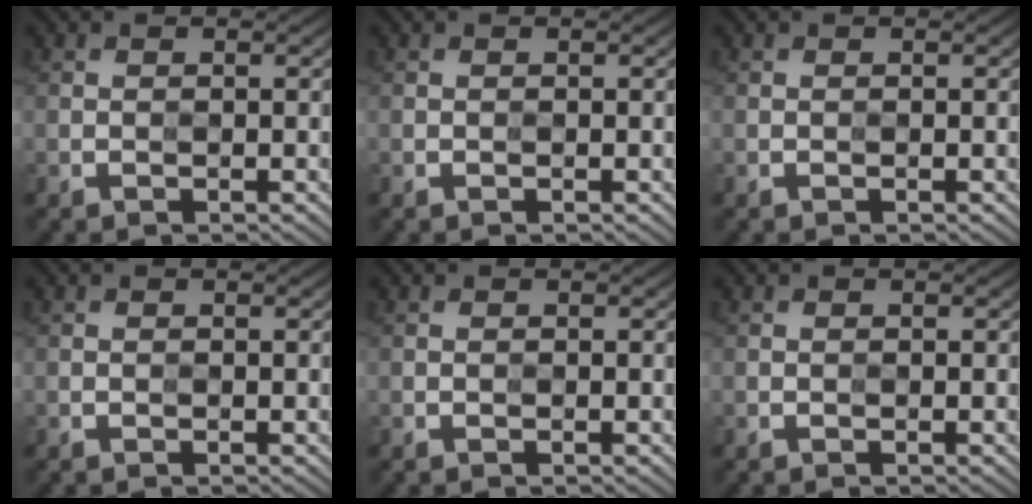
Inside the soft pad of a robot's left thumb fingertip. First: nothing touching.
{"total": 0.0}
{"total": 0.0}
{"total": 0.0}
{"total": 0.0}
{"total": 0.0}